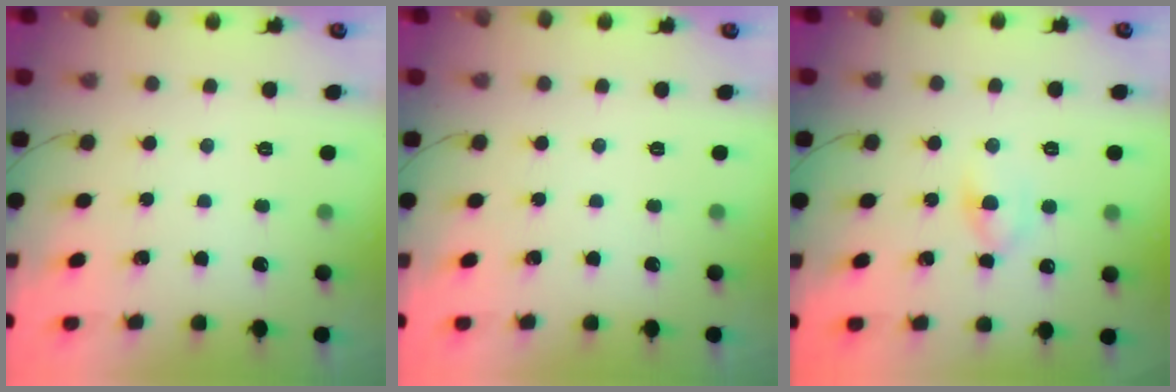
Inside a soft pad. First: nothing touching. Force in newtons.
{"total": 0.0}
{"total": 5.2, "press": 4.9, "slide": 1.7}